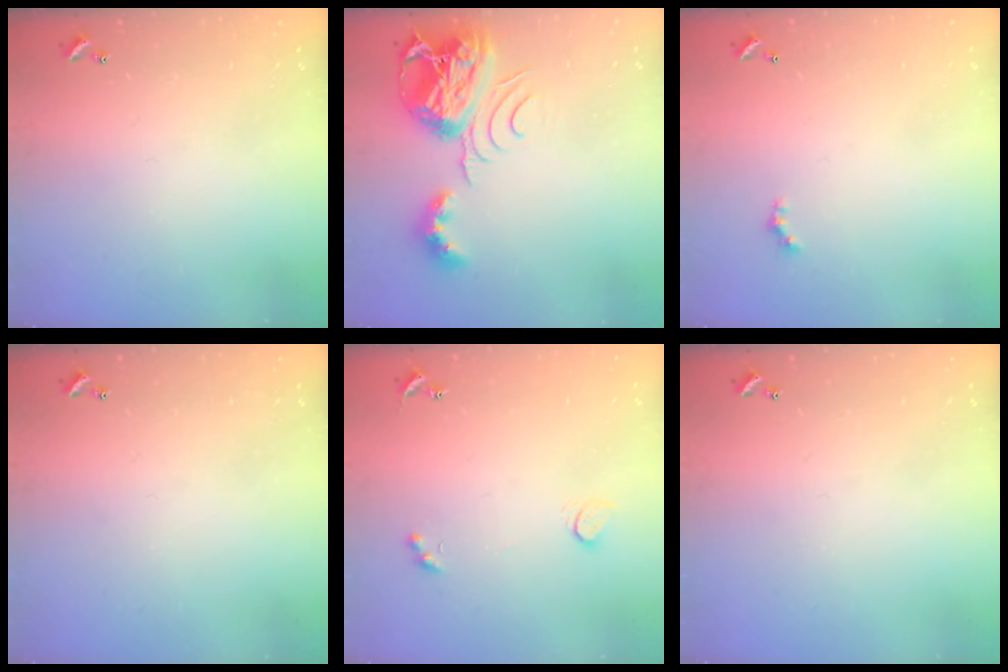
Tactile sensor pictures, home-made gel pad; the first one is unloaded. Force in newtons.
{"total": 7.9, "press": 7.8, "slide": 1.1}
{"total": 1.7, "press": 1.6, "slide": 0.5}
{"total": 0.0}
{"total": 2.6, "press": 2.3, "slide": 1.2}
{"total": 0.0}